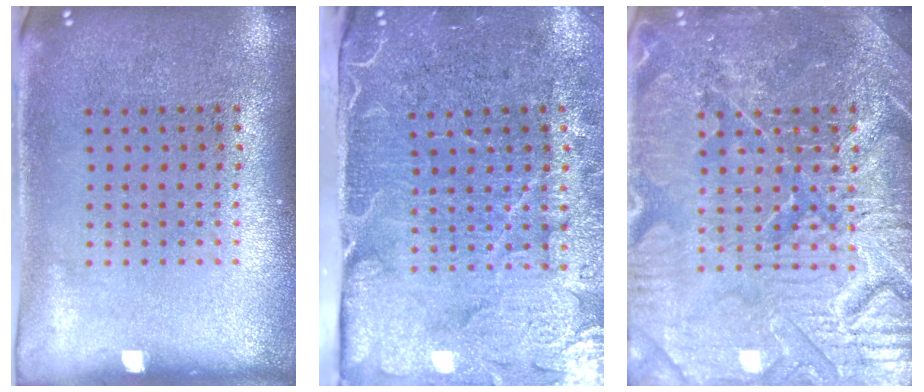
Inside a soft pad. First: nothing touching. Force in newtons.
{"total": 4.8, "press": 4.0, "slide": 2.7}
{"total": 6.0, "press": 5.9, "slide": 0.7}